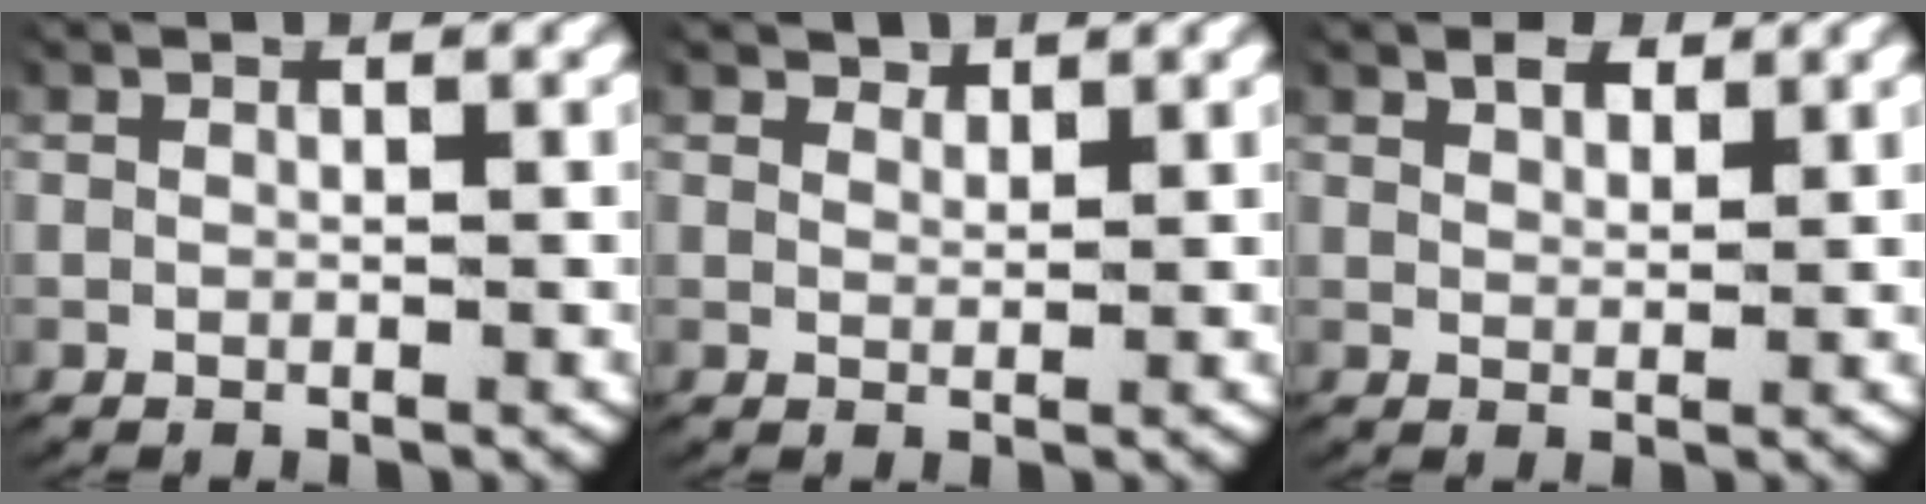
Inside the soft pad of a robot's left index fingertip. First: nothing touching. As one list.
[{"total": 2.0, "force": [2.0, 0.0, 0.1], "torque": [-0.004, -0.007, 0.042]}, {"total": 2.0, "force": [1.8, 0.6, 0.8], "torque": [-0.018, -0.008, 0.034]}]